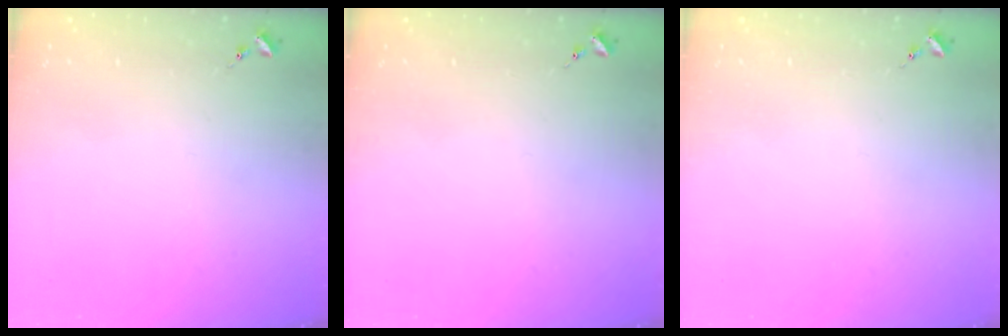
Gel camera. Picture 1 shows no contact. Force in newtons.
{"total": 0.0}
{"total": 0.0}